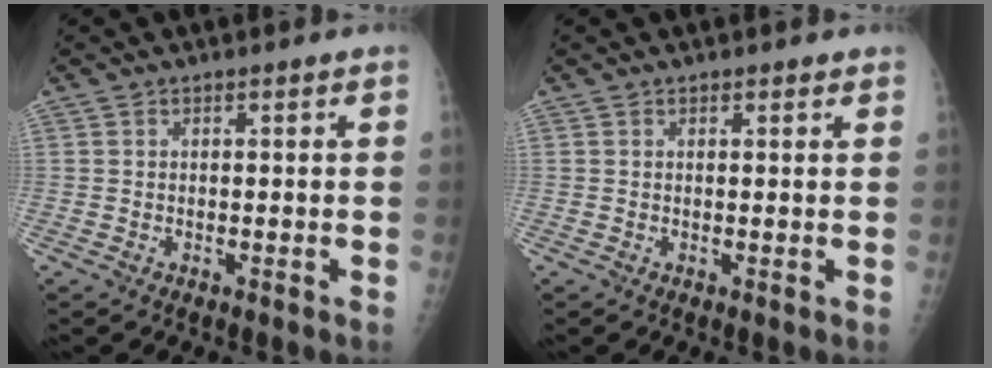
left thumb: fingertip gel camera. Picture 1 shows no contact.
{"total": 0.6, "force": [0.5, 0.3, 0.2], "torque": [-0.003, -0.005, 0.006]}